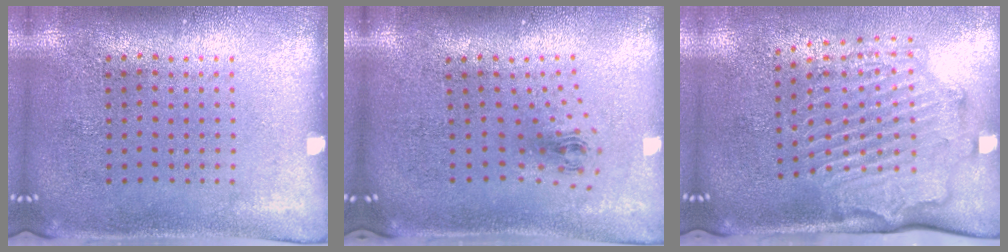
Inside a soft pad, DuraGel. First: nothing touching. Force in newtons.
{"total": 1.0, "press": 0.4, "slide": 0.9}
{"total": 2.1, "press": 2.0, "slide": 0.4}